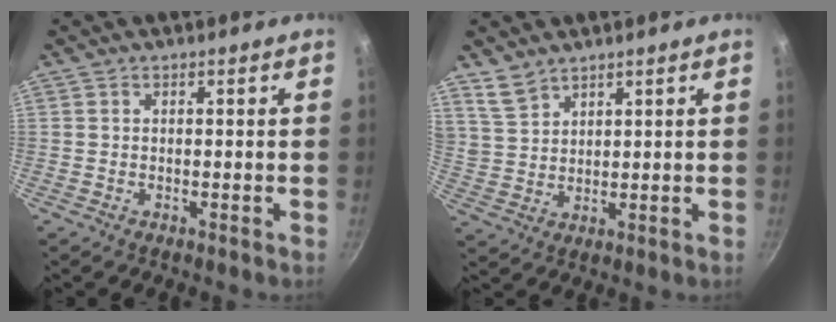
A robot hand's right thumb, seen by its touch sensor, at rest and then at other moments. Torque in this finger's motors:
{"motor_torque": [-0.06, 0.30, 0.55, 0.35, 0.13]}